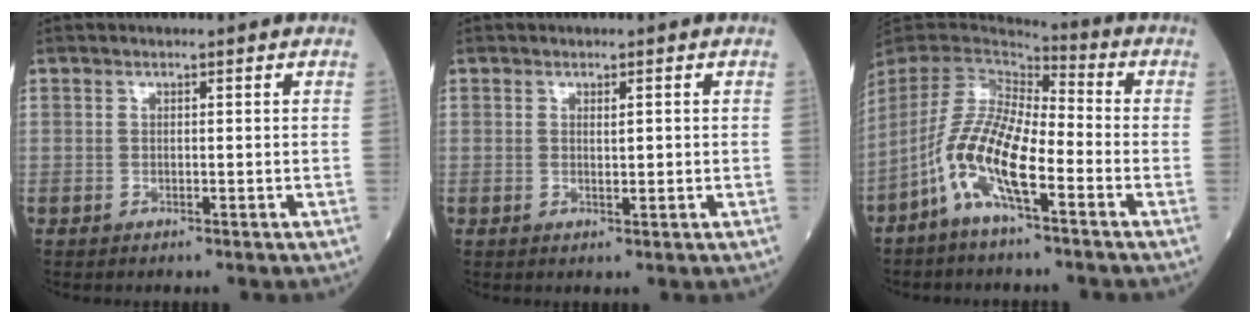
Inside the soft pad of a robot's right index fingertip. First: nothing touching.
{"total": 1.2, "force": [0.2, 0.3, 1.2], "torque": [-0.024, -0.003, 0.005]}
{"total": 12.8, "force": [-5.4, 3.3, 11.1], "torque": [-0.247, 0.001, -0.106]}